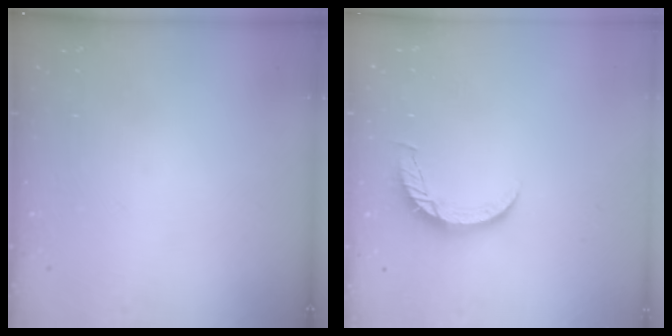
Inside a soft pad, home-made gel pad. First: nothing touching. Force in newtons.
{"total": 6.1, "press": 6.0, "slide": 0.6}